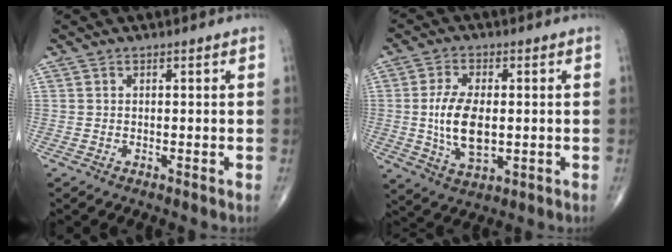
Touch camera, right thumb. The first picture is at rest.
{"total": 10.4, "force": [-0.3, 5.3, 9.0], "torque": [-0.169, -0.008, -0.001]}